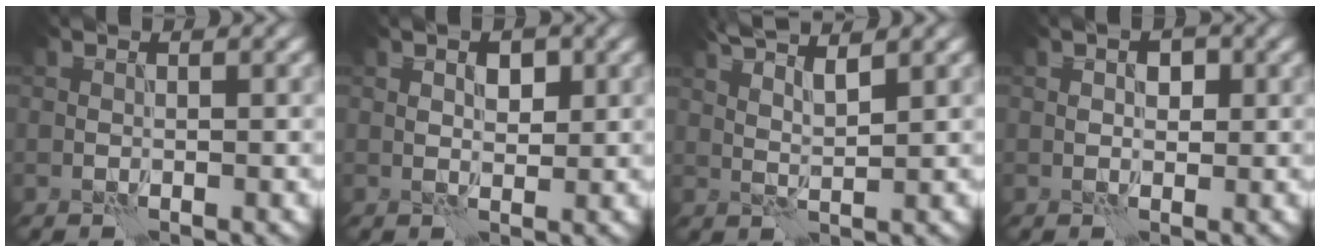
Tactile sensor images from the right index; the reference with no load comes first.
{"total": 2.1, "force": [0.8, 1.2, 1.6], "torque": [-0.022, 0.001, 0.011]}
{"total": 4.0, "force": [2.7, 0.8, 2.8], "torque": [-0.051, 0.006, 0.044]}
{"total": 2.1, "force": [0.4, 1.5, 1.5], "torque": [-0.019, 0.001, 0.005]}